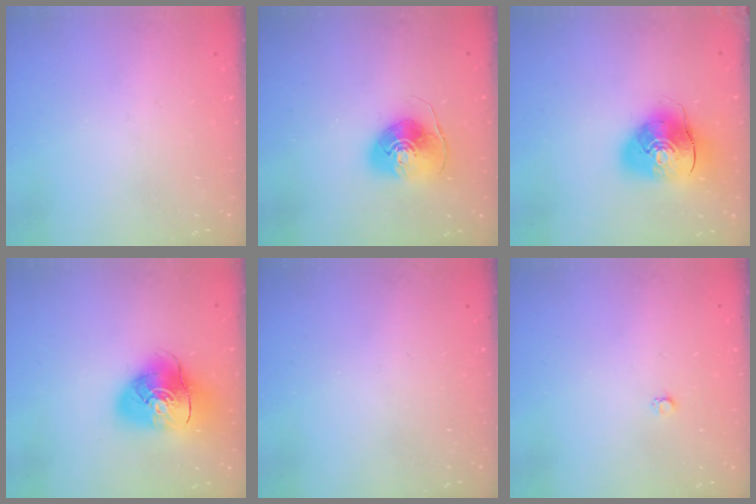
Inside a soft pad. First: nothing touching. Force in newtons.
{"total": 8.1, "press": 8.0, "slide": 0.3}
{"total": 11.1, "press": 11.0, "slide": 2.0}
{"total": 13.0, "press": 12.9, "slide": 2.0}
{"total": 0.0}
{"total": 2.2, "press": 2.2, "slide": 0.3}